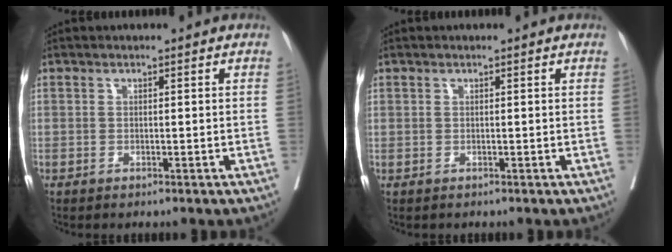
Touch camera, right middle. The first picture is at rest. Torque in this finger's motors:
{"motor_torque": [-1.39, 0.49, -0.72, -0.11]}